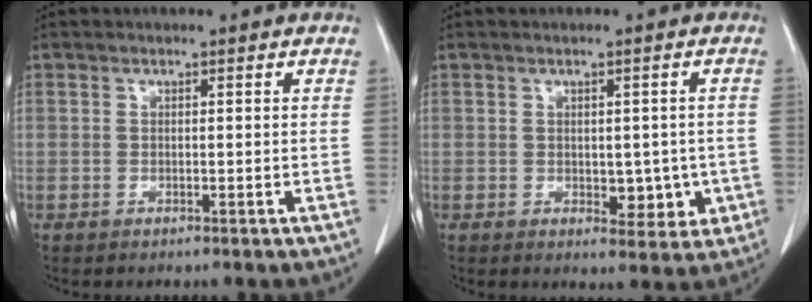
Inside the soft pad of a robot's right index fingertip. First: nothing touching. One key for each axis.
{"total": 5.4, "fx": -0.9, "fy": 3.2, "fz": 4.2, "tx": -0.037, "ty": 0.004, "tz": -0.002}